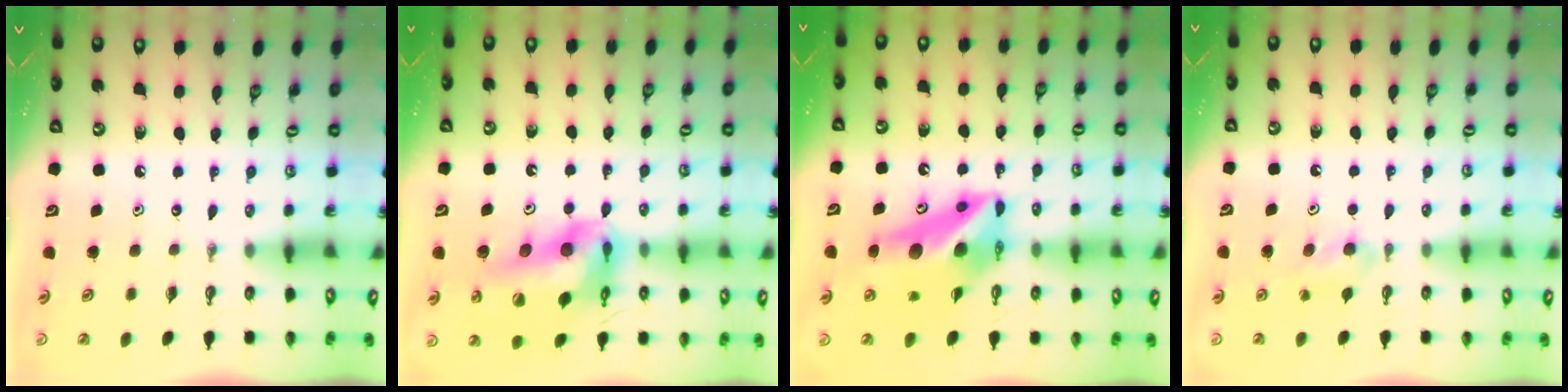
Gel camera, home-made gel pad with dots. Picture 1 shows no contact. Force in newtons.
{"total": 19.1, "press": 19.0, "slide": 2.0}
{"total": 14.7, "press": 14.6, "slide": 1.5}
{"total": 4.5, "press": 4.2, "slide": 1.4}